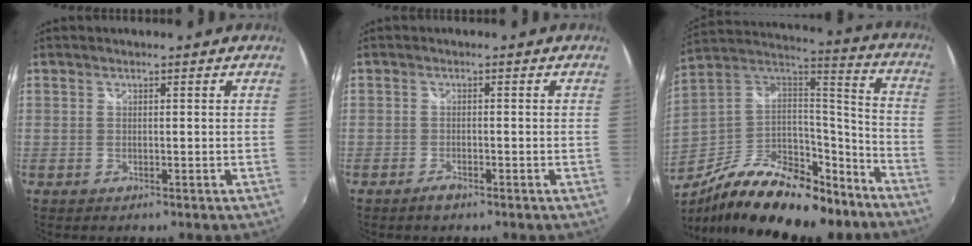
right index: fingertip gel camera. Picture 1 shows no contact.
{"total": 1.7, "force": [-1.3, 0.4, 1.0], "torque": [-0.023, -0.001, -0.026]}
{"total": 27.9, "force": [-18.8, 12.8, 16.1], "torque": [-0.296, 0.015, -0.285]}